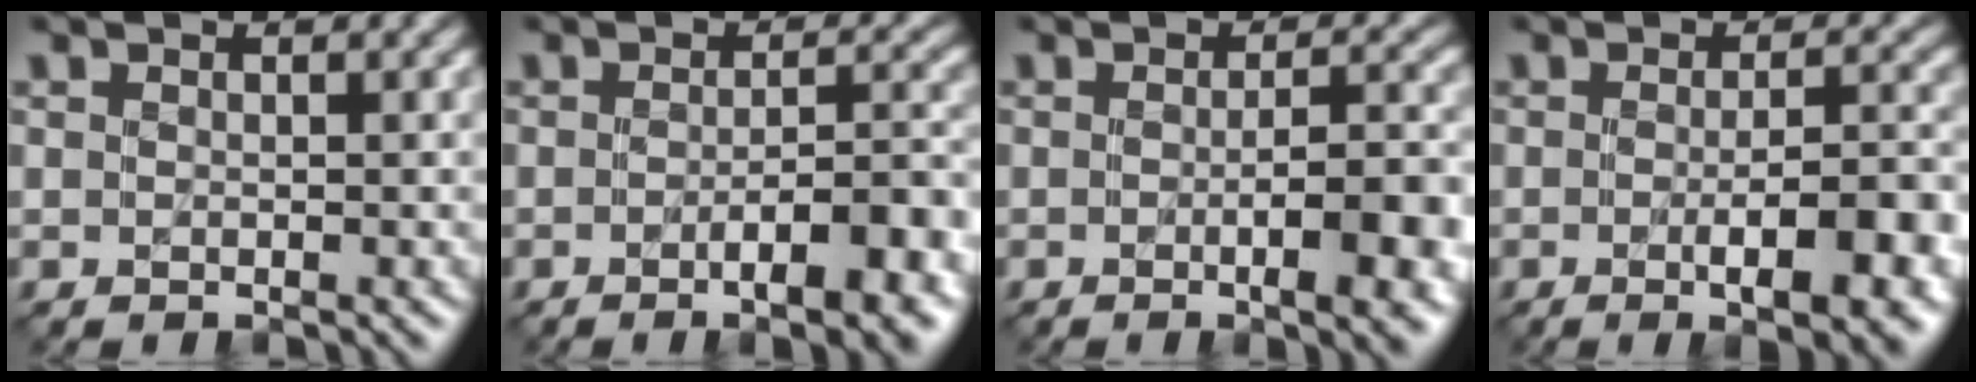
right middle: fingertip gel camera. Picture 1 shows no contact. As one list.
[{"total": 7.0, "force": [-2.9, 2.1, 6.1], "torque": [-0.072, 0.002, -0.035]}, {"total": 6.8, "force": [-1.5, 2.1, 6.3], "torque": [-0.070, -0.003, -0.010]}, {"total": 7.1, "force": [-1.9, 2.1, 6.5], "torque": [-0.080, -0.003, -0.018]}]